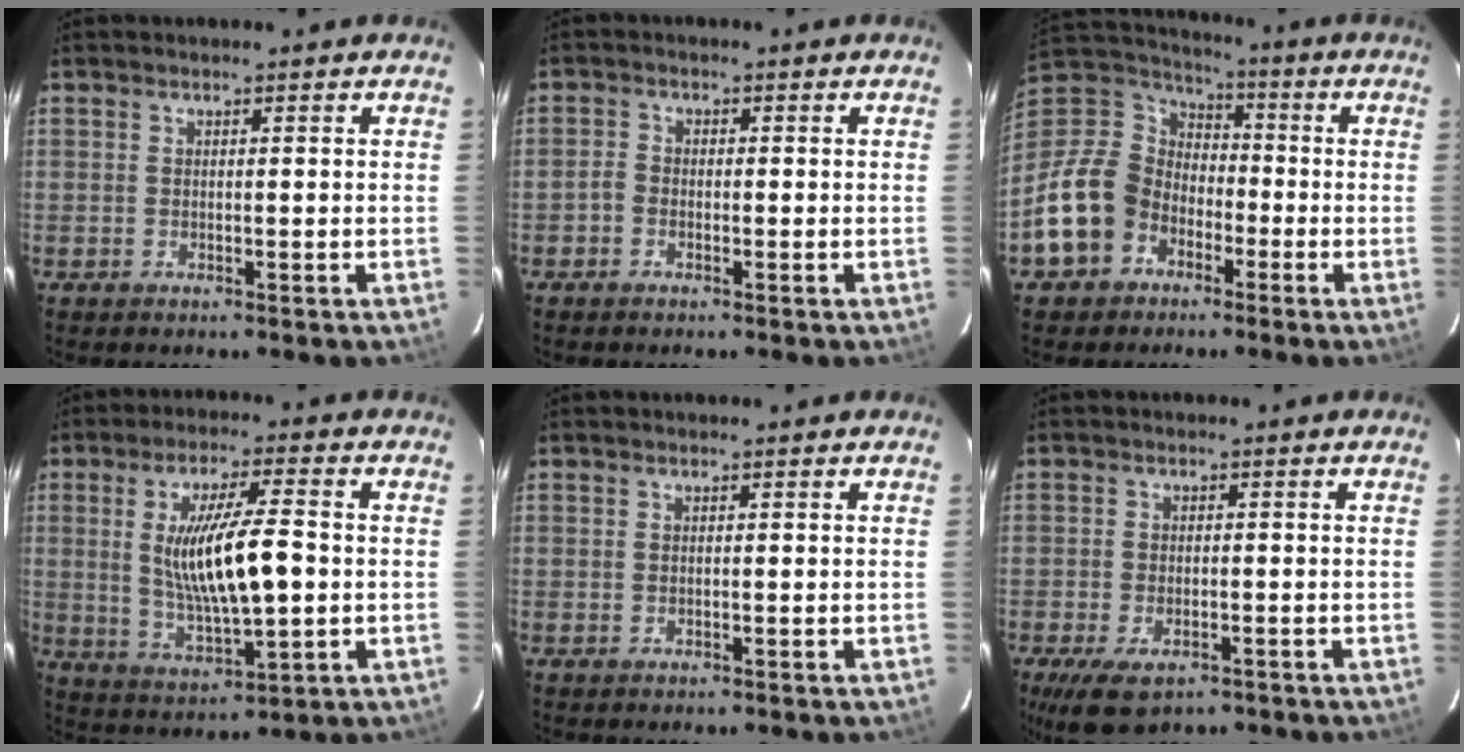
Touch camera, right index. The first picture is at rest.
{"total": 1.6, "force": [-1.2, 1.1, 0.4], "torque": [-0.007, 0.002, -0.026]}
{"total": 15.2, "force": [-7.1, 12.1, 5.7], "torque": [-0.148, 0.028, -0.121]}
{"total": 13.3, "force": [0.1, 3.1, 13.0], "torque": [-0.238, -0.011, 0.016]}
{"total": 0.0}
{"total": 8.0, "force": [-5.0, 4.0, 4.8], "torque": [-0.111, -0.026, -0.082]}